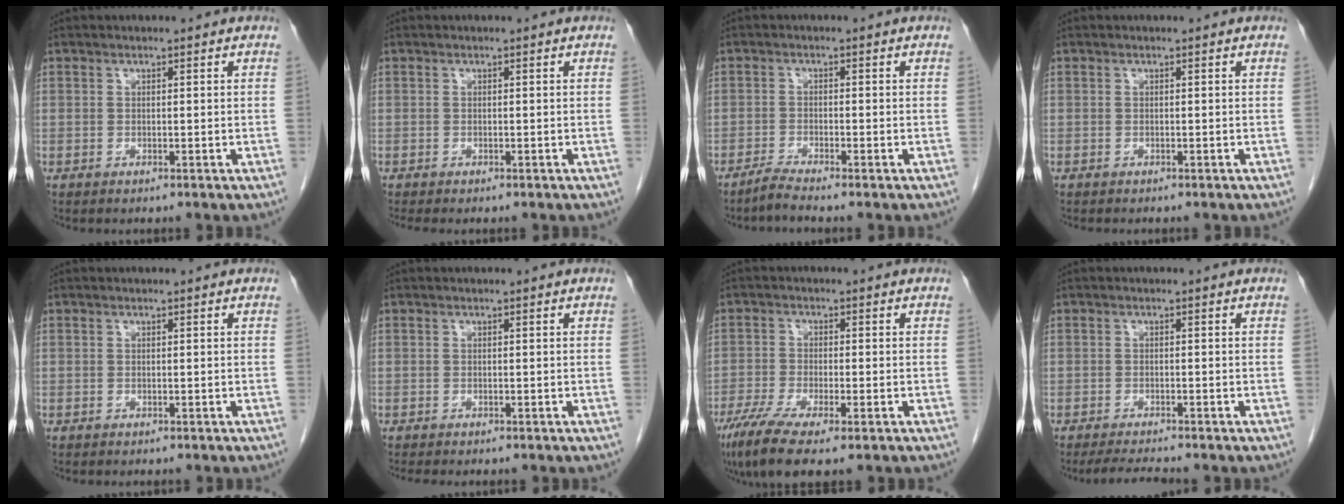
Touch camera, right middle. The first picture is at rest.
{"total": 3.6, "force": [-3.0, 0.9, 1.6], "torque": [-0.021, -0.007, -0.036]}
{"total": 2.3, "force": [-2.1, -0.6, 0.8], "torque": [-0.024, -0.007, -0.045]}
{"total": 2.0, "force": [-1.7, 0.6, 0.8], "torque": [-0.015, -0.004, -0.016]}
{"total": 0.8, "force": [-0.7, 0.3, 0.2], "torque": [-0.010, -0.001, -0.009]}
{"total": 4.1, "force": [-3.5, 1.0, 1.9], "torque": [-0.025, -0.008, -0.042]}
{"total": 9.3, "force": [-6.1, 1.8, 6.8], "torque": [-0.123, -0.020, -0.102]}
{"total": 3.0, "force": [-2.9, -0.4, 0.9], "torque": [-0.023, -0.017, -0.048]}